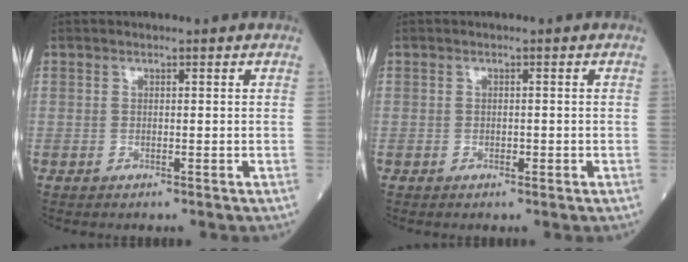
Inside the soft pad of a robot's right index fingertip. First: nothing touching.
{"total": 0.7, "force": [-0.3, 0.4, 0.6], "torque": [-0.009, 0.001, -0.003]}